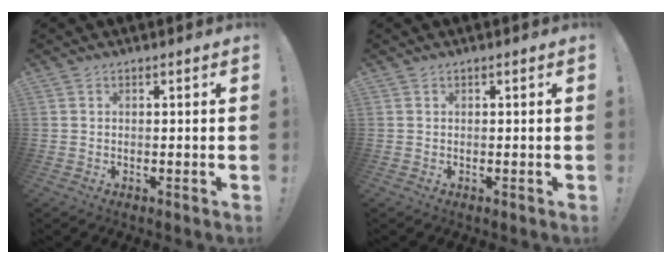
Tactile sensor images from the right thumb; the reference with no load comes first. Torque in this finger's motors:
{"motor_torque": [-0.02, 0.02, 0.07, -0.08, 0.04]}